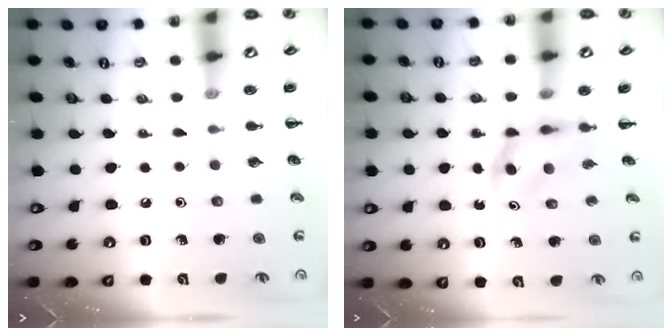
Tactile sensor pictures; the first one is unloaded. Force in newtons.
{"total": 3.7, "press": 3.6, "slide": 0.9}